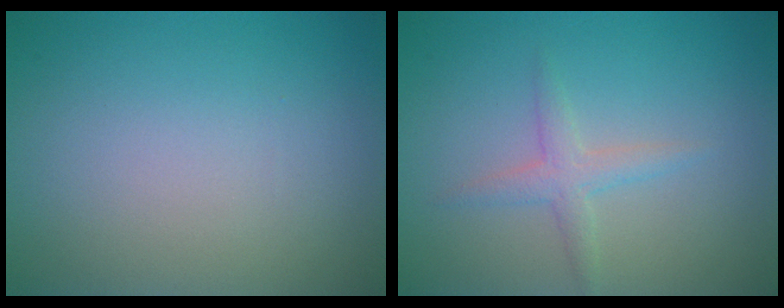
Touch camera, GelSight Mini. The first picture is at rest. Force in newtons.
{"total": 1.8, "press": 1.8, "slide": 0.0}